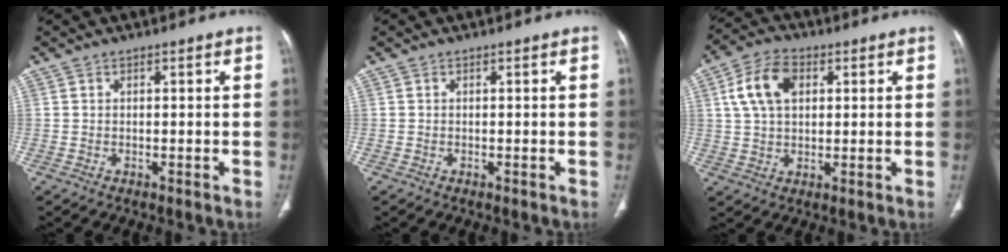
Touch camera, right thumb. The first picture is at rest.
{"total": 0.0}
{"total": 9.4, "force": [2.7, 6.0, 6.7], "torque": [-0.122, 0.010, 0.048]}